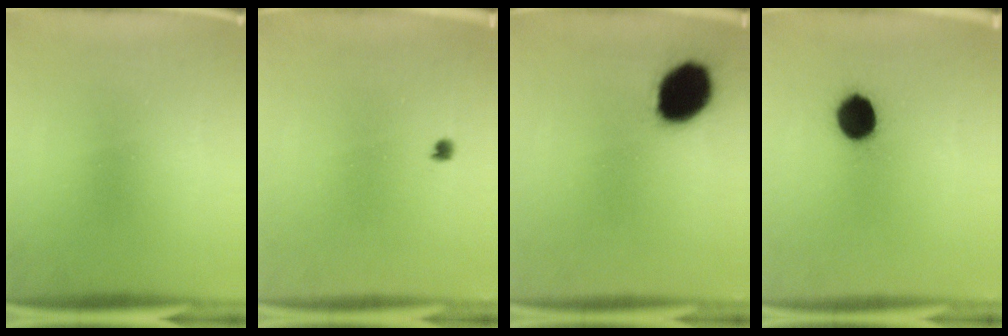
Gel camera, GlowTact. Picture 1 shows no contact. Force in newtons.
{"total": 1.0}
{"total": 14.2}
{"total": 9.1}